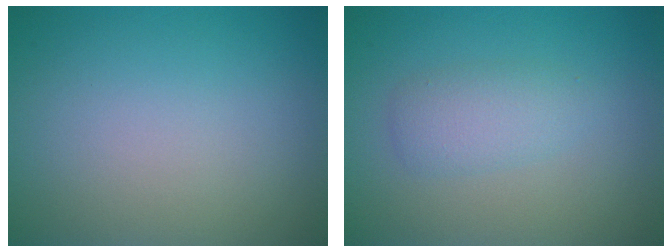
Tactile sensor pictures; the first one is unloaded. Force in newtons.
{"total": 2.3, "press": 2.3, "slide": 0.1}